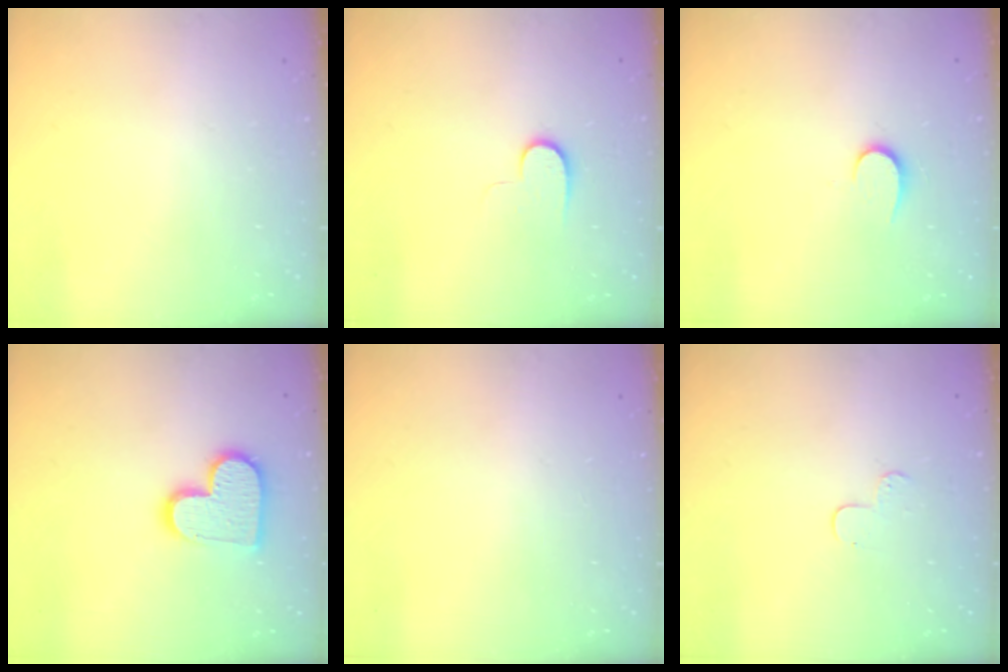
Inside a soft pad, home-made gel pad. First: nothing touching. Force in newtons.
{"total": 6.1, "press": 6.1, "slide": 0.8}
{"total": 6.6, "press": 6.5, "slide": 0.7}
{"total": 13.4, "press": 13.4, "slide": 0.8}
{"total": 0.7, "press": 0.7, "slide": 0.1}
{"total": 3.7, "press": 3.7, "slide": 0.5}